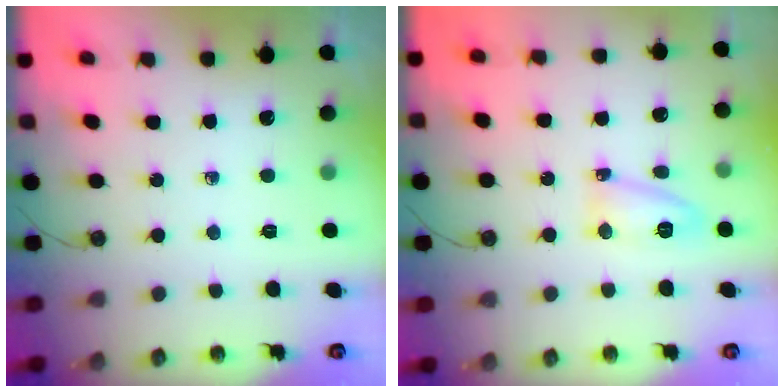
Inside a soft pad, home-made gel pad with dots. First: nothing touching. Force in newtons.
{"total": 7.8, "press": 7.8, "slide": 0.7}